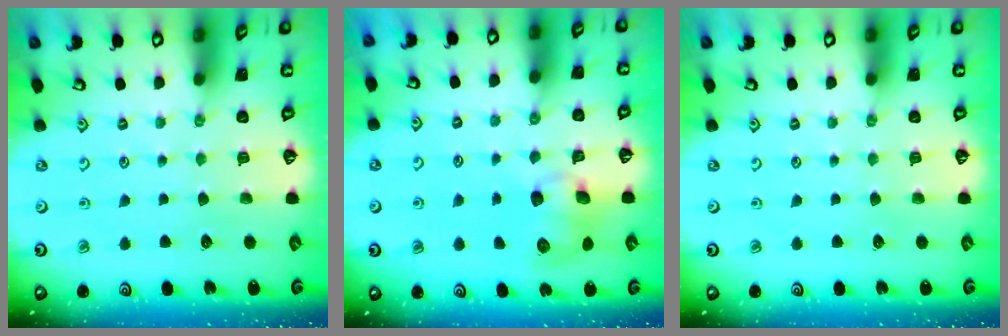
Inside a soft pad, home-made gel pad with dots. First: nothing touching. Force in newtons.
{"total": 9.2, "press": 9.2, "slide": 0.9}
{"total": 0.0}